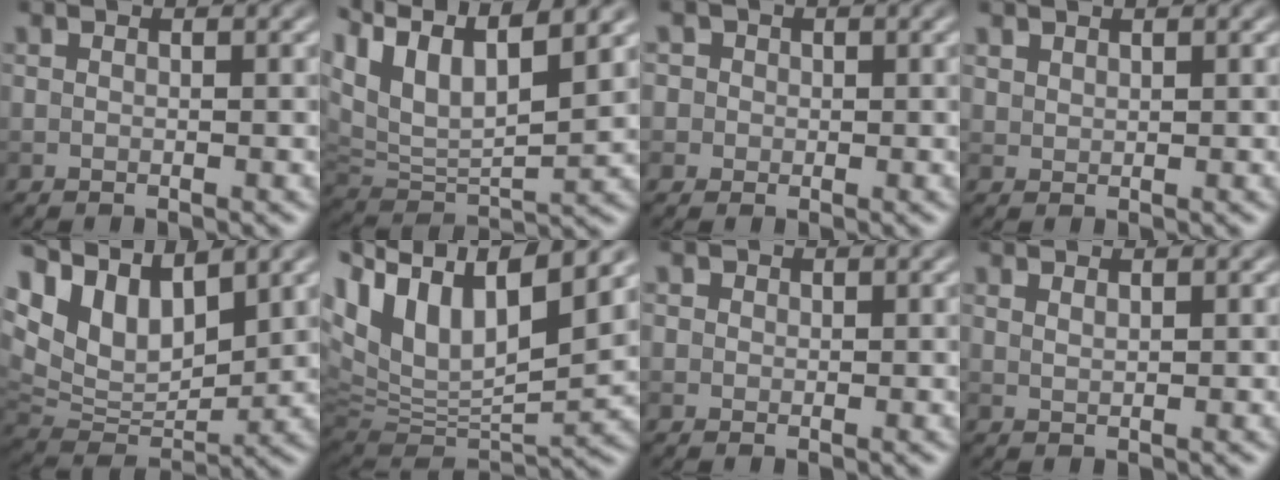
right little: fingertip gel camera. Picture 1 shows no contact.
{"total": 9.9, "force": [5.9, 3.9, 6.9], "torque": [-0.150, 0.021, 0.106]}
{"total": 3.3, "force": [1.1, 2.9, 1.0], "torque": [0.001, 0.016, 0.002]}
{"total": 0.9, "force": [0.8, 0.3, 0.1], "torque": [-0.005, 0.001, 0.022]}
{"total": 7.7, "force": [5.0, 3.8, 4.4], "torque": [-0.087, 0.002, 0.093]}
{"total": 13.6, "force": [6.8, 6.5, 9.8], "torque": [-0.198, 0.031, 0.137]}
{"total": 1.2, "force": [0.6, 1.0, 0.4], "torque": [-0.001, 0.003, 0.000]}
{"total": 0.7, "force": [0.6, 0.2, 0.4], "torque": [-0.006, 0.000, 0.013]}